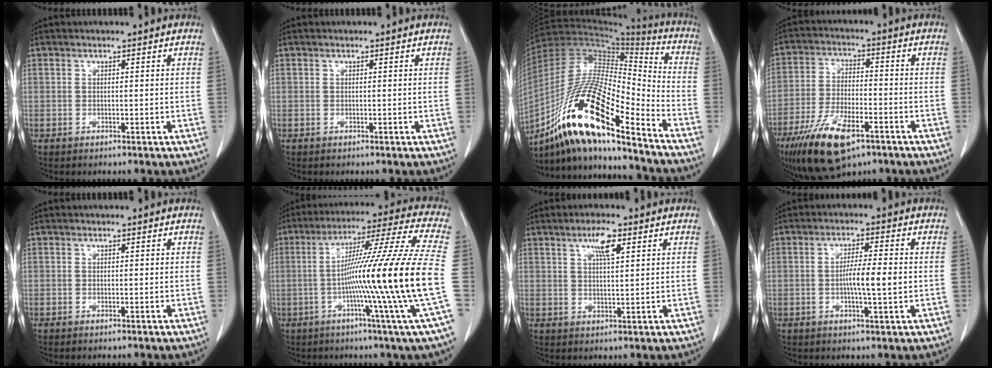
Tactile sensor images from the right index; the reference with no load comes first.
{"total": 0.0}
{"total": 20.6, "force": [-13.4, 3.1, 15.4], "torque": [-0.304, -0.012, -0.241]}
{"total": 13.2, "force": [-7.7, 4.6, 9.7], "torque": [-0.188, -0.014, -0.131]}
{"total": 0.0}
{"total": 20.7, "force": [-3.0, -3.6, 20.1], "torque": [-0.302, -0.012, -0.070]}
{"total": 4.2, "force": [2.2, 0.7, 3.6], "torque": [-0.067, 0.002, 0.039]}
{"total": 5.6, "force": [-0.6, 0.3, 5.6], "torque": [-0.097, 0.000, -0.011]}